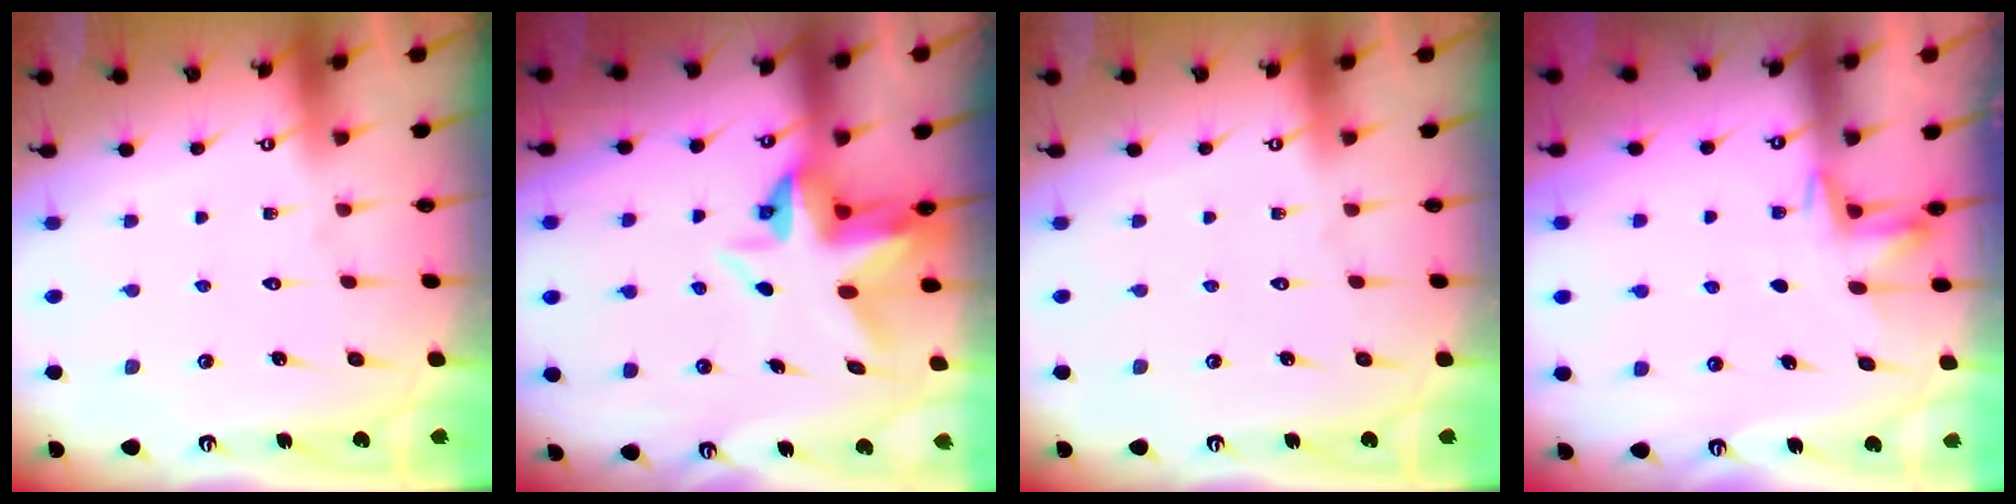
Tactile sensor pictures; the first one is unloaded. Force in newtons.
{"total": 6.4, "press": 6.4, "slide": 0.6}
{"total": 0.0}
{"total": 4.2, "press": 4.0, "slide": 1.0}